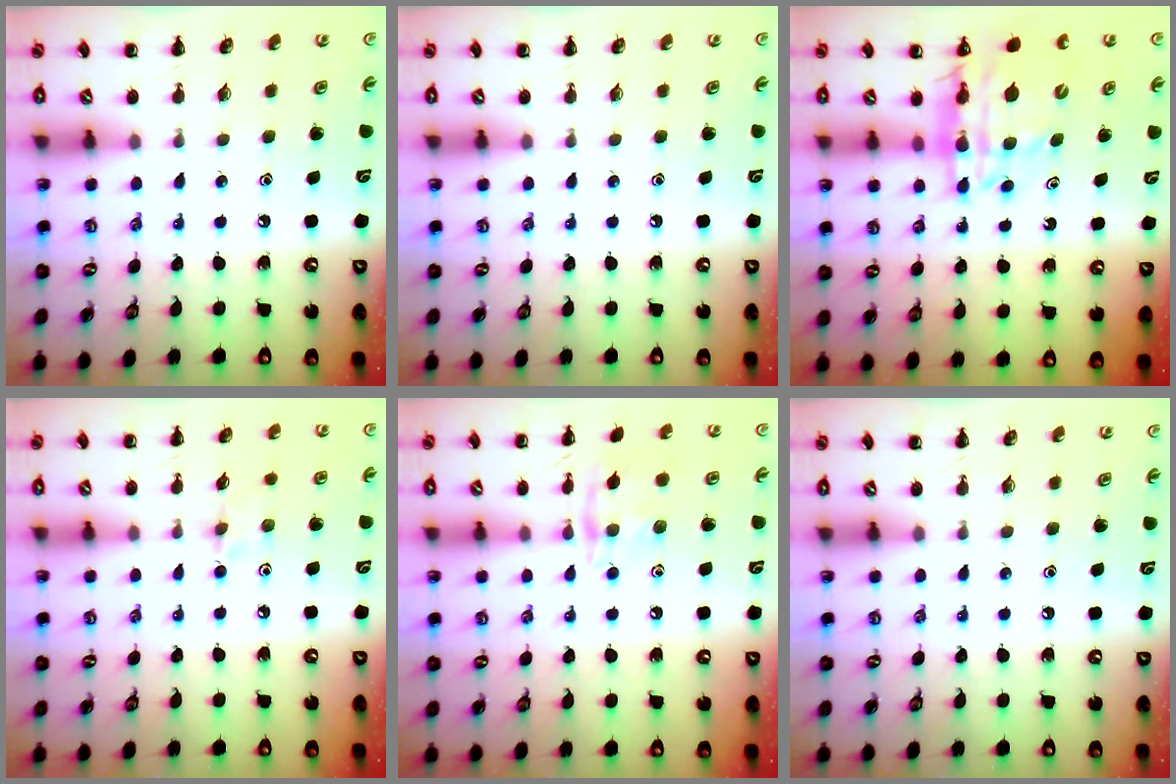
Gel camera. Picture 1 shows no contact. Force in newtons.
{"total": 0.0}
{"total": 14.2, "press": 13.6, "slide": 3.8}
{"total": 5.6, "press": 5.2, "slide": 2.0}
{"total": 9.8, "press": 9.8, "slide": 0.7}
{"total": 0.0}